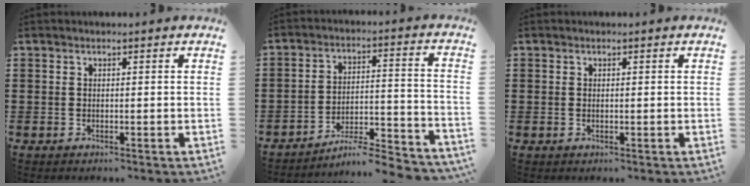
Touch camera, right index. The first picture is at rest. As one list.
[{"total": 6.7, "force": [-6.2, 0.4, 2.5], "torque": [-0.036, -0.001, -0.122]}, {"total": 0.0}]